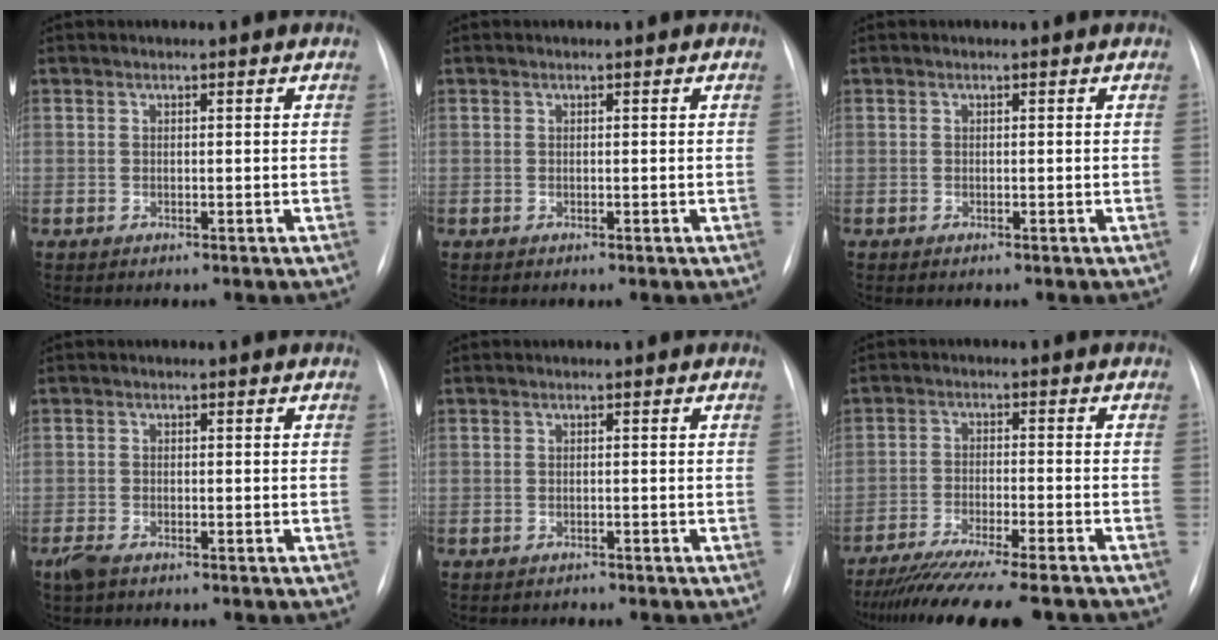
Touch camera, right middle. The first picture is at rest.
{"total": 0.0}
{"total": 0.0}
{"total": 2.5, "force": [-1.8, 0.9, 1.5], "torque": [-0.038, -0.007, -0.030]}
{"total": 0.7, "force": [-0.6, 0.2, -0.2], "torque": [-0.006, -0.003, -0.011]}
{"total": 16.2, "force": [-14.0, 0.5, 8.1], "torque": [-0.128, -0.038, -0.213]}